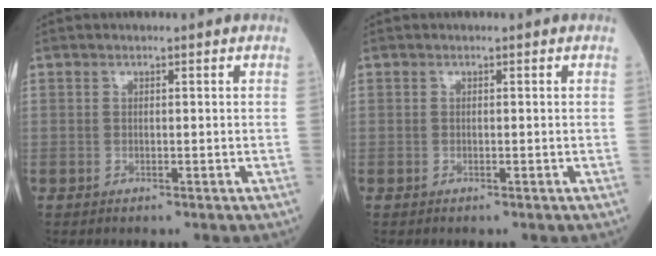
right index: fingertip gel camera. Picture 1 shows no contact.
{"total": 0.0}